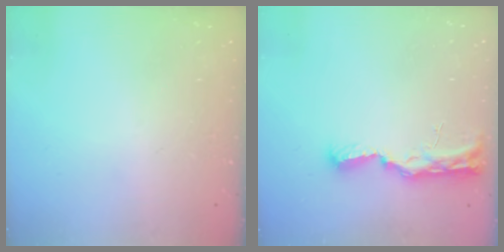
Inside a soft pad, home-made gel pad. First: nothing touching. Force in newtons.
{"total": 11.3, "press": 10.0, "slide": 5.1}